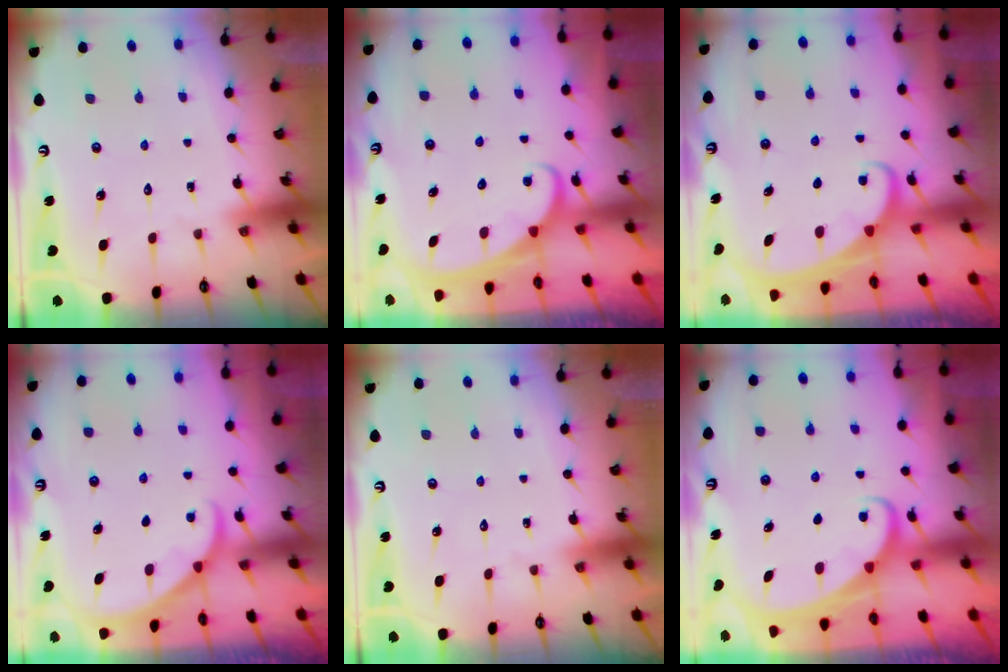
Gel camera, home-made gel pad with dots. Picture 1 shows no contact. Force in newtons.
{"total": 2.3, "press": 2.3, "slide": 0.4}
{"total": 1.9, "press": 1.9, "slide": 0.1}
{"total": 2.1, "press": 2.1, "slide": 0.2}
{"total": 0.0}
{"total": 2.4, "press": 2.4, "slide": 0.3}